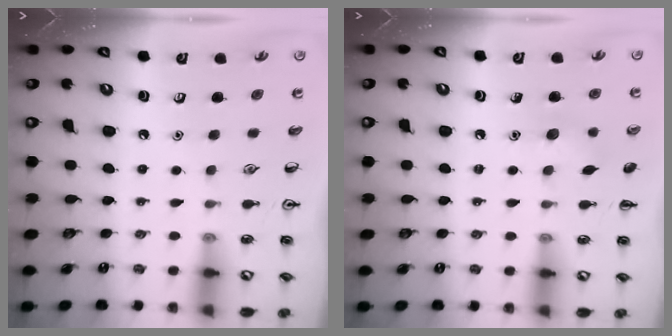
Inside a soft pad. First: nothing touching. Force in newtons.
{"total": 6.0, "press": 5.8, "slide": 1.6}